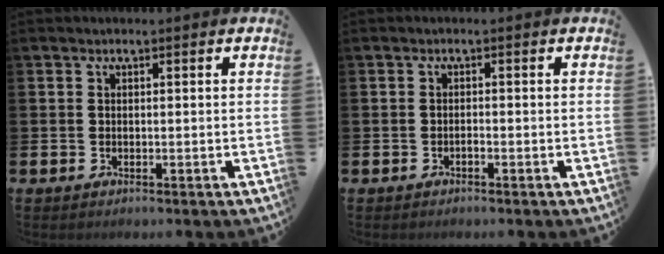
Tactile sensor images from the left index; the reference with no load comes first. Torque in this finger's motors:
{"motor_torque": [0.28, 0.05, 0.05, 0.01]}